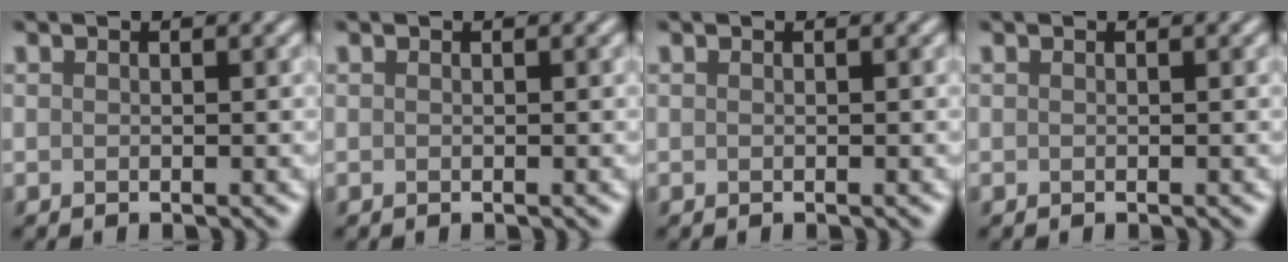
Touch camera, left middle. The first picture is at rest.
{"total": 0.0}
{"total": 0.0}
{"total": 0.0}